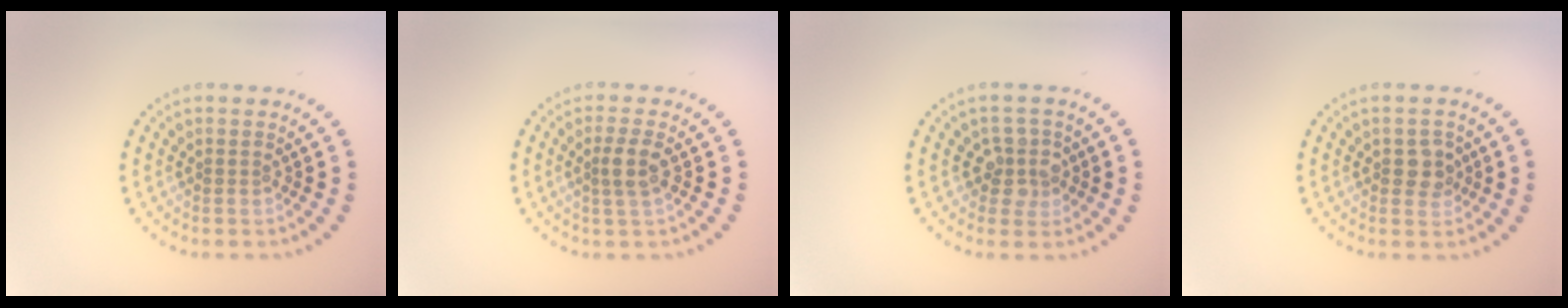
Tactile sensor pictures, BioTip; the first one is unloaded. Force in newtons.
{"total": 2.0, "press": 1.6, "slide": 1.1}
{"total": 2.5, "press": 2.1, "slide": 1.3}
{"total": 2.1, "press": 2.0, "slide": 0.5}